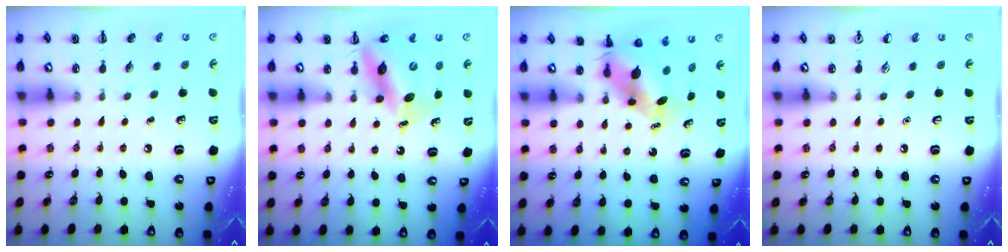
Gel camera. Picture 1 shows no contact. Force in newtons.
{"total": 12.8, "press": 12.4, "slide": 3.4}
{"total": 5.9, "press": 5.7, "slide": 1.6}
{"total": 0.0}